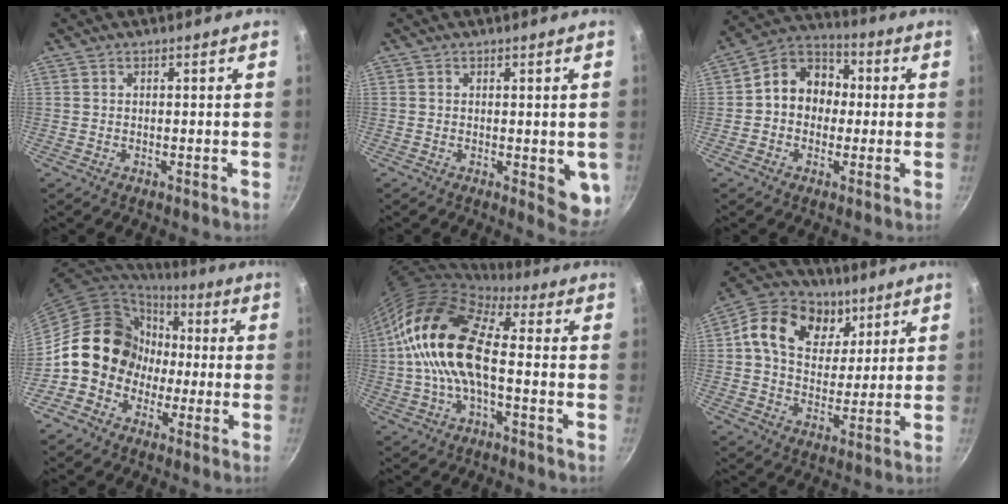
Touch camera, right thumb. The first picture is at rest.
{"total": 5.5, "force": [-0.3, 2.8, 4.8], "torque": [-0.046, -0.006, -0.001]}
{"total": 11.3, "force": [0.3, 9.4, 6.3], "torque": [-0.056, 0.032, -0.019]}
{"total": 15.3, "force": [-1.6, 13.5, 6.9], "torque": [-0.064, 0.045, -0.030]}
{"total": 15.5, "force": [0.2, 7.4, 13.6], "torque": [-0.235, 0.028, -0.010]}
{"total": 16.5, "force": [6.2, 12.2, 9.1], "torque": [-0.130, -0.010, 0.092]}